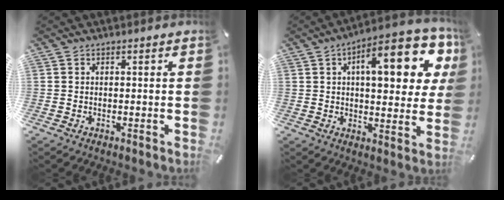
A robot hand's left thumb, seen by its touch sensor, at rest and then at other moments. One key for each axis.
{"total": 18.6, "fx": 6.7, "fy": 7.1, "fz": 15.9, "tx": -0.220, "ty": -0.019, "tz": 0.099}